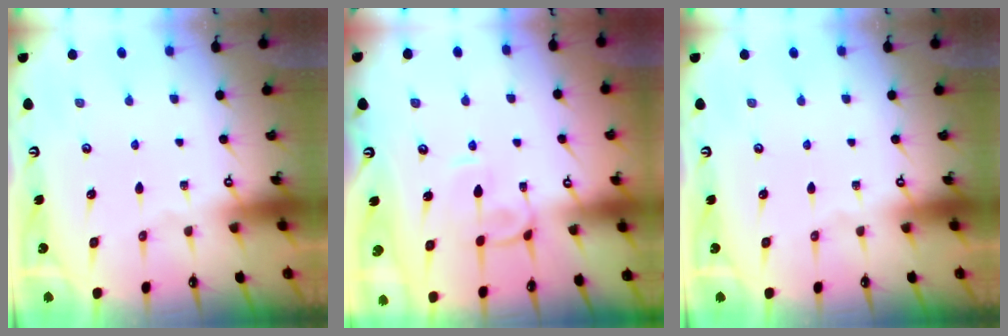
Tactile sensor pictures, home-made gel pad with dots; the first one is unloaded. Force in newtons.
{"total": 1.9, "press": 1.8, "slide": 0.7}
{"total": 0.0}